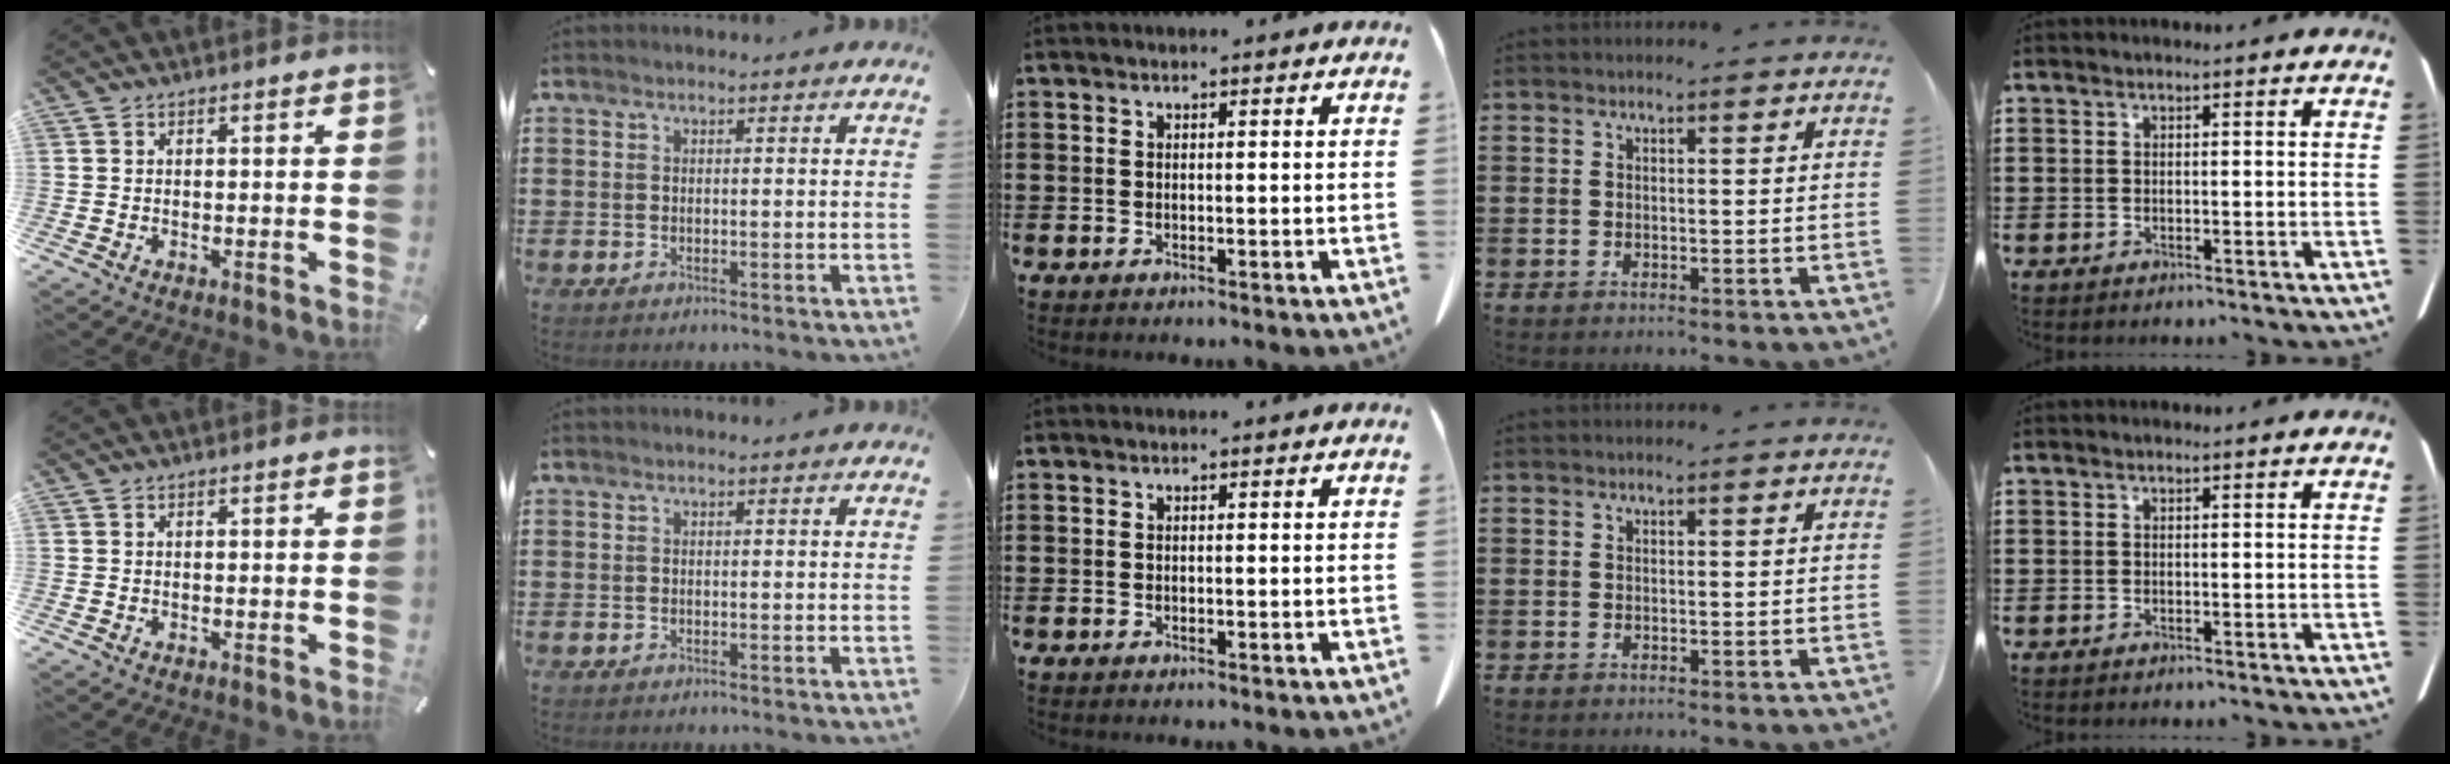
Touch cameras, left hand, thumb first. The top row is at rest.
{}